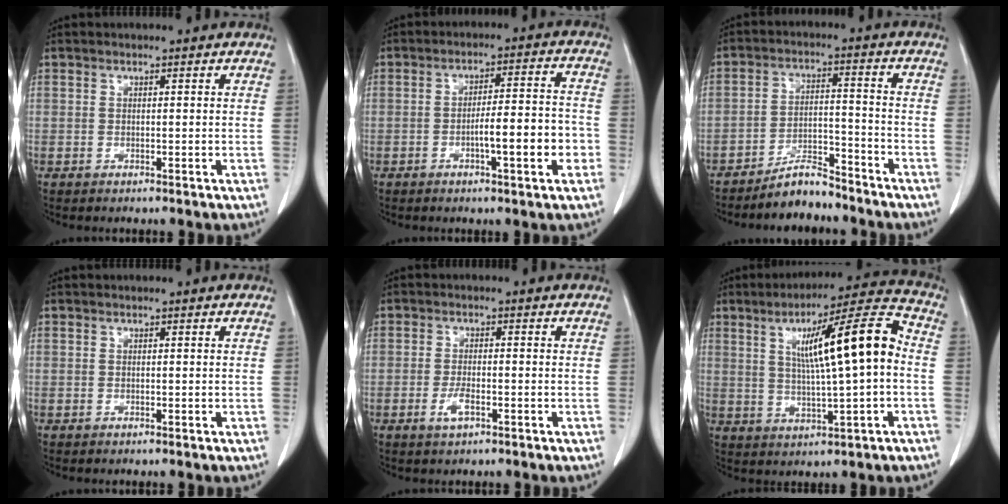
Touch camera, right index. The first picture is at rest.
{"total": 8.5, "force": [-2.8, 1.1, 8.0], "torque": [-0.122, 0.016, -0.040]}
{"total": 6.0, "force": [-5.6, 1.5, 1.7], "torque": [-0.028, 0.005, -0.099]}
{"total": 0.0}
{"total": 2.8, "force": [-1.3, 0.8, 2.4], "torque": [-0.049, -0.001, -0.023]}
{"total": 14.0, "force": [1.4, 0.8, 13.9], "torque": [-0.216, 0.021, 0.022]}